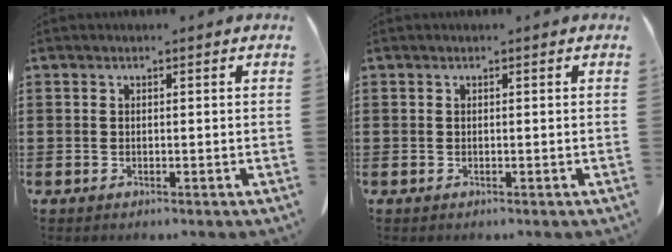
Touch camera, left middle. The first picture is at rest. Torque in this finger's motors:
{"motor_torque": [-0.01, 0.02, 0.00, 0.00]}